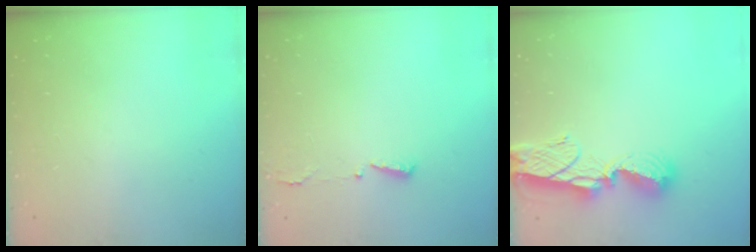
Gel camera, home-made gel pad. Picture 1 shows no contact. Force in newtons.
{"total": 2.9, "press": 2.8, "slide": 0.6}
{"total": 9.7, "press": 9.7, "slide": 0.9}